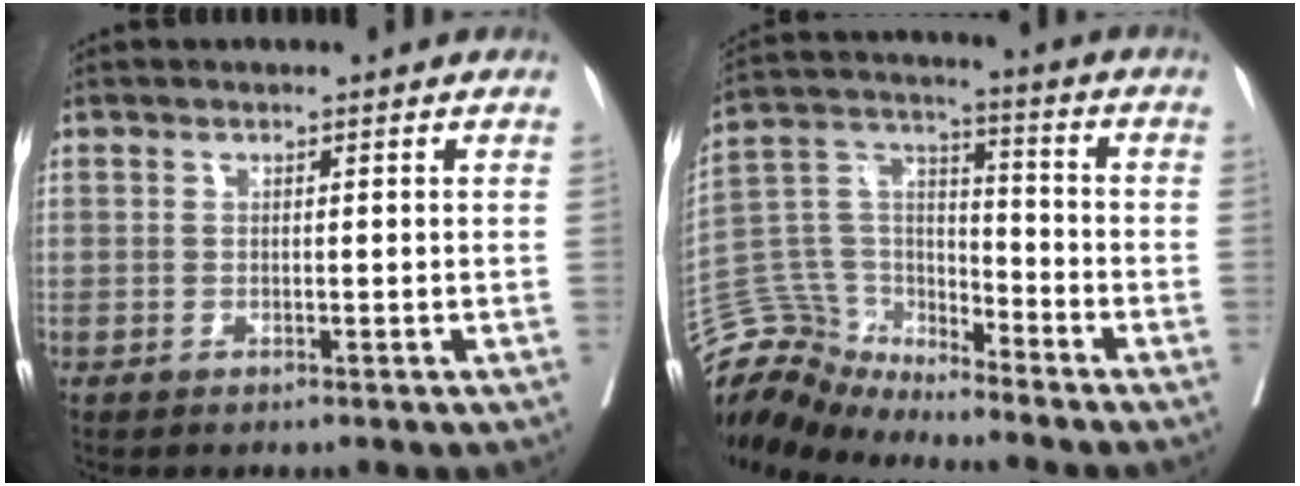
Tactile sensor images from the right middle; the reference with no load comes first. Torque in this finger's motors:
{"motor_torque": [-0.03, -0.02, -0.05, -0.09]}